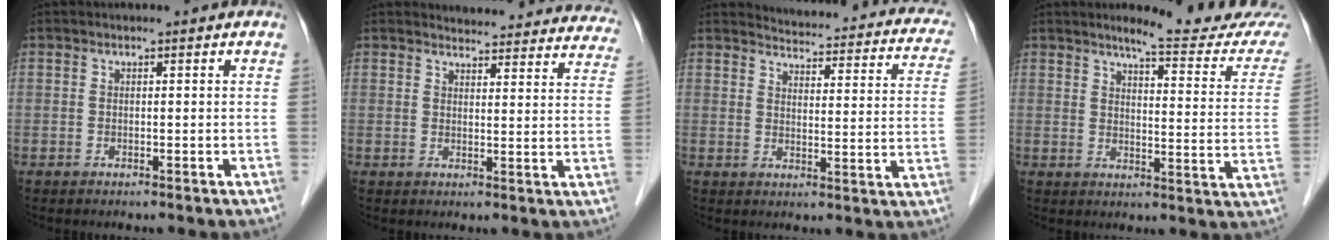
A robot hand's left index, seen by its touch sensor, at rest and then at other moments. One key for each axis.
{"total": 20.1, "fx": 19.3, "fy": 4.1, "fz": 3.7, "tx": -0.031, "ty": -0.059, "tz": 0.201}
{"total": 17.3, "fx": 15.5, "fy": 4.2, "fz": 6.3, "tx": -0.060, "ty": -0.033, "tz": 0.155}
{"total": 13.9, "fx": 12.9, "fy": 0.0, "fz": 5.1, "tx": -0.059, "ty": -0.067, "tz": 0.141}